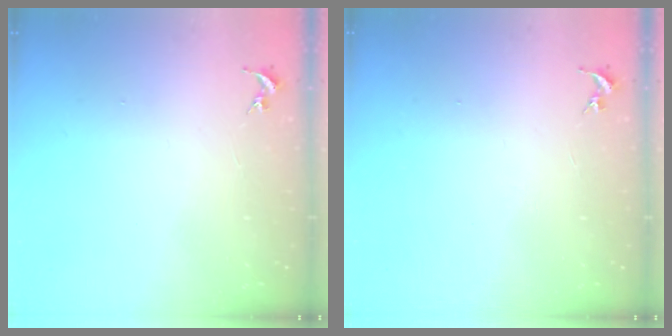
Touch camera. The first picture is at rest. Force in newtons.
{"total": 0.0}